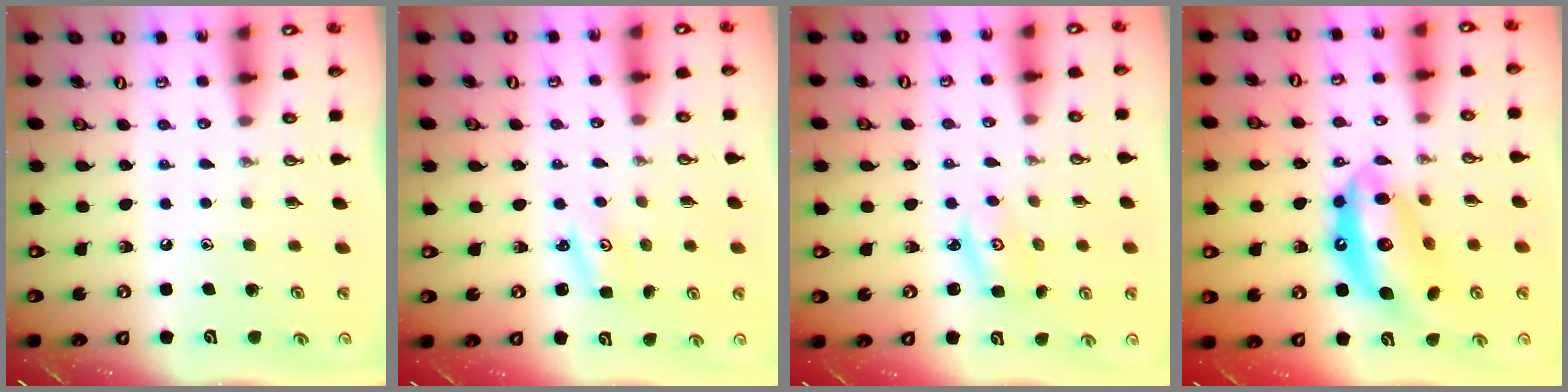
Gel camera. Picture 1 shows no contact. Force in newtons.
{"total": 2.2, "press": 2.2, "slide": 0.3}
{"total": 2.9, "press": 2.9, "slide": 0.4}
{"total": 15.5, "press": 15.5, "slide": 1.3}